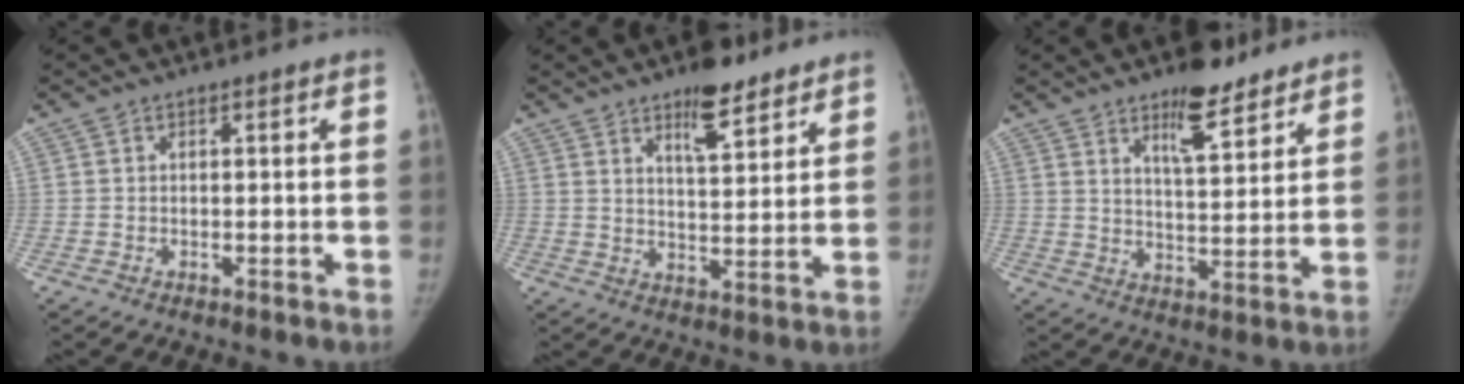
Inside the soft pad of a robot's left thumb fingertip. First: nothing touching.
{"total": 8.8, "force": [6.1, 3.2, 5.5], "torque": [-0.060, -0.041, 0.094]}
{"total": 9.9, "force": [6.9, 3.4, 6.2], "torque": [-0.071, -0.048, 0.108]}